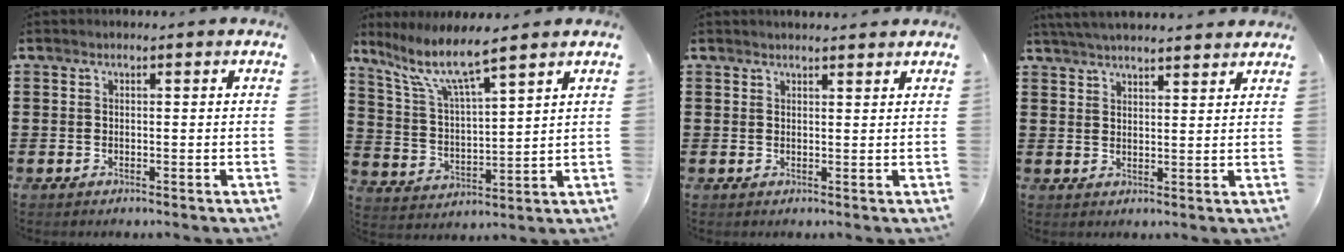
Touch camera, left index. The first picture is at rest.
{"total": 7.4, "force": [5.9, 0.8, 4.4], "torque": [-0.112, -0.030, 0.098]}
{"total": 1.3, "force": [1.3, 0.1, 0.1], "torque": [-0.005, 0.002, 0.025]}
{"total": 3.8, "force": [3.7, -0.1, 0.8], "torque": [-0.027, -0.009, 0.068]}